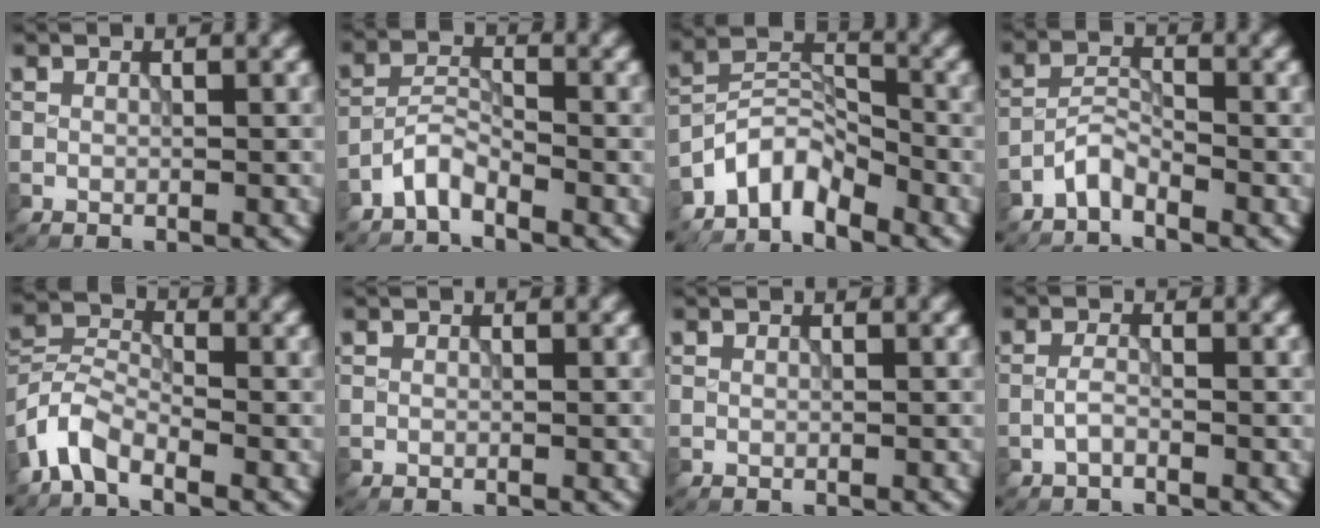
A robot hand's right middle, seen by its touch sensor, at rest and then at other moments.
{"total": 2.5, "force": [-2.2, 0.6, 1.1], "torque": [-0.022, 0.010, -0.051]}
{"total": 4.6, "force": [-3.8, 2.0, 1.8], "torque": [-0.022, 0.008, -0.086]}
{"total": 2.2, "force": [-1.9, 0.5, 0.9], "torque": [-0.017, 0.011, -0.044]}
{"total": 4.3, "force": [-3.2, 1.8, 2.2], "torque": [-0.048, 0.003, -0.078]}
{"total": 0.0}
{"total": 0.0}
{"total": 1.0, "force": [-0.7, 0.2, 0.7], "torque": [-0.016, 0.004, -0.017]}